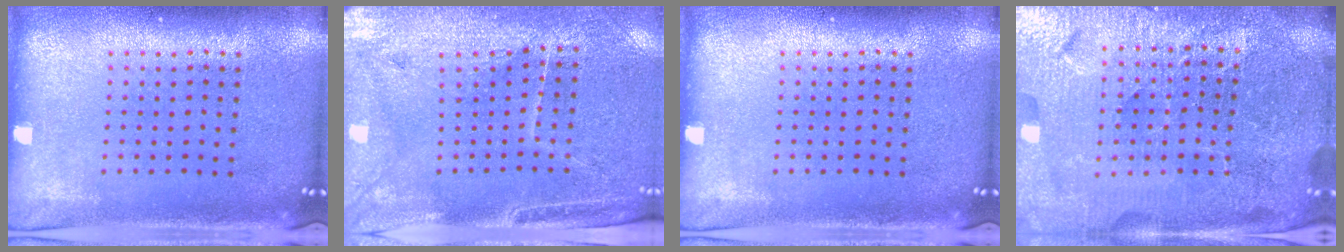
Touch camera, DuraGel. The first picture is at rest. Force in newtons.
{"total": 3.3, "press": 3.1, "slide": 1.1}
{"total": 0.0}
{"total": 5.7, "press": 5.1, "slide": 2.5}